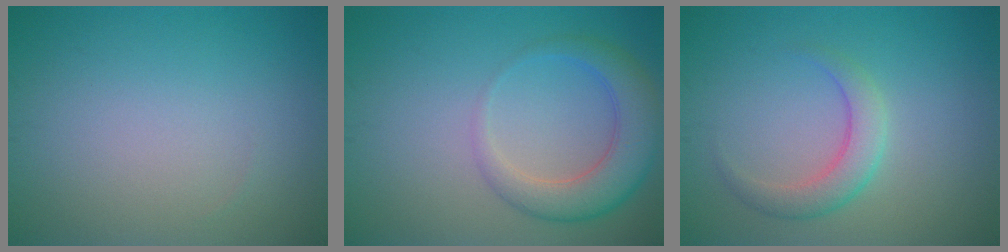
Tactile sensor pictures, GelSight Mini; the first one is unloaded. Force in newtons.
{"total": 4.9, "press": 4.9, "slide": 0.4}
{"total": 2.8, "press": 2.8, "slide": 0.1}